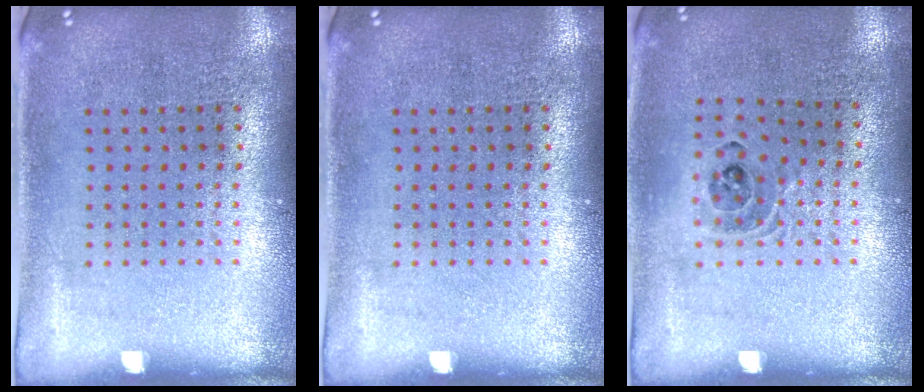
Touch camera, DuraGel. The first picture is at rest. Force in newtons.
{"total": 0.0}
{"total": 0.9, "press": 0.9, "slide": 0.2}